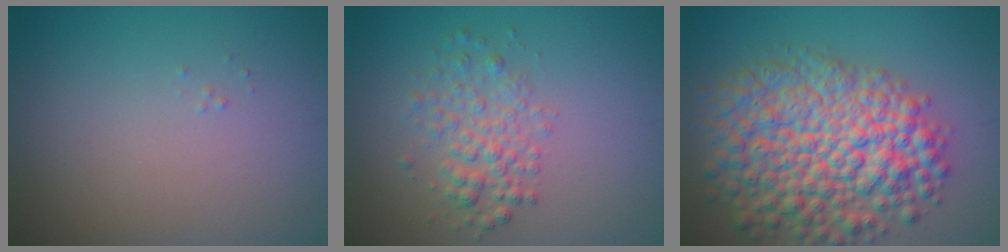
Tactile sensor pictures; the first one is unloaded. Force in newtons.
{"total": 2.8, "press": 2.8, "slide": 0.1}
{"total": 10.1, "press": 10.1, "slide": 0.4}